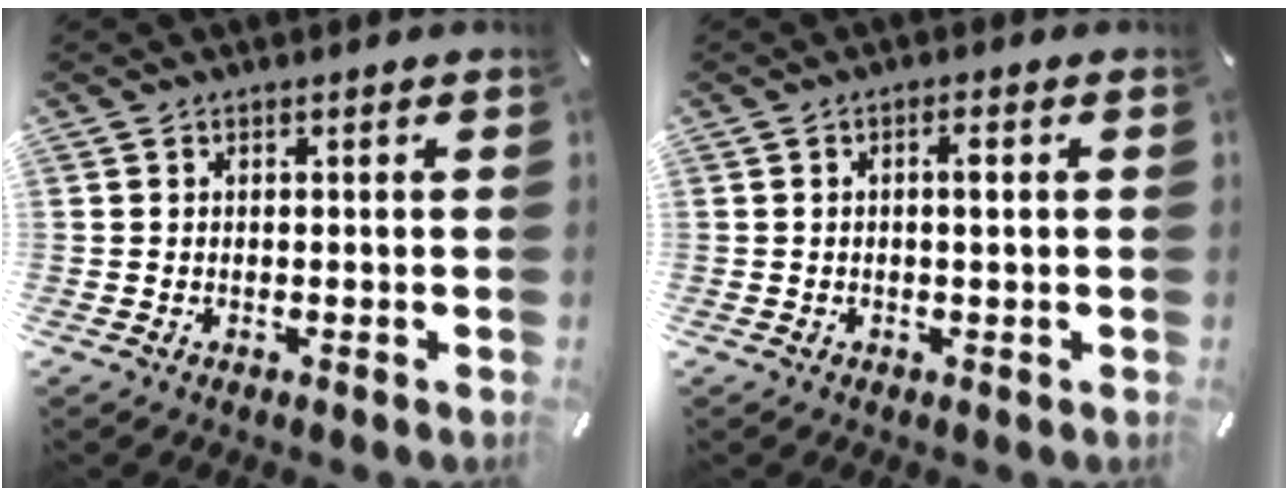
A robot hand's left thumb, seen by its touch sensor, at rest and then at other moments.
{"total": 2.4, "force": [0.3, 0.6, 2.3], "torque": [-0.046, 0.003, 0.003]}